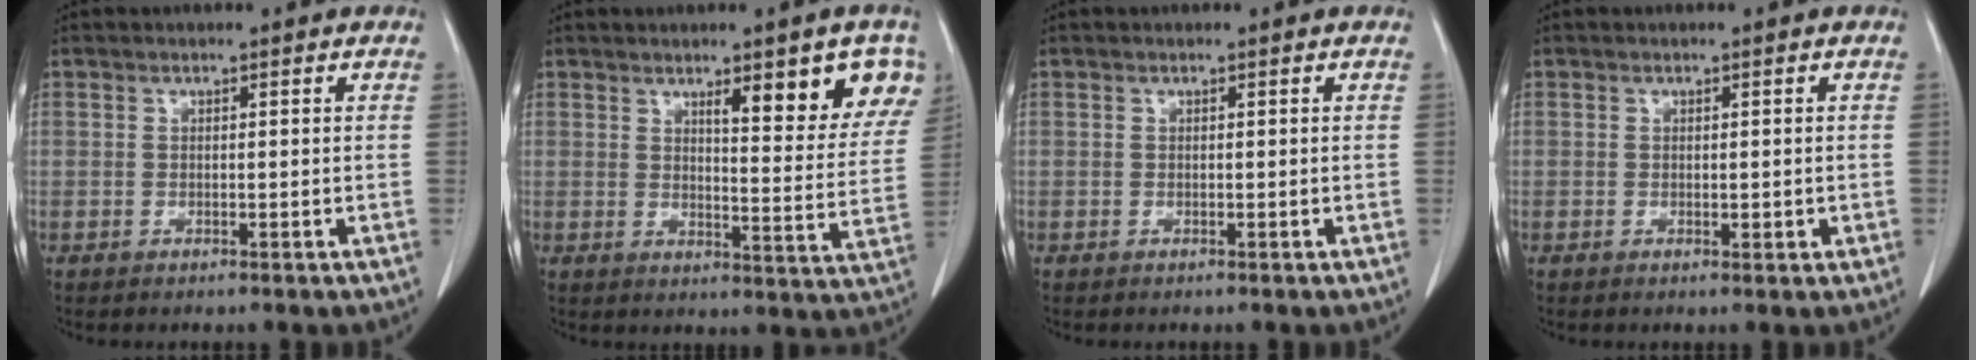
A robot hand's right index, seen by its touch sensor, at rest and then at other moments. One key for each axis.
{"total": 11.3, "fx": 6.3, "fy": 1.9, "fz": 9.2, "tx": -0.104, "ty": -0.008, "tz": 0.080}
{"total": 0.0}
{"total": 1.4, "fx": -0.1, "fy": 0.7, "fz": 1.2, "tx": -0.014, "ty": -0.003, "tz": 0.002}